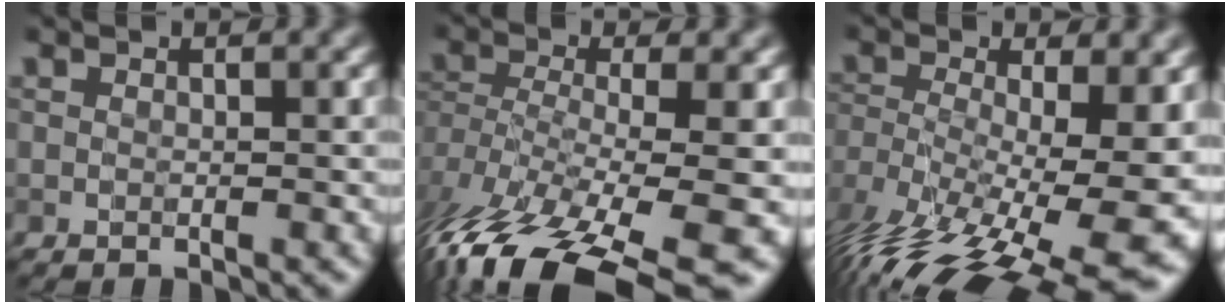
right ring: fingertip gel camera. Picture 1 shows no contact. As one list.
[{"total": 13.7, "force": [-8.6, 4.5, 9.6], "torque": [-0.218, -0.030, -0.130]}, {"total": 15.7, "force": [-6.6, 7.2, 12.2], "torque": [-0.192, -0.005, -0.066]}]